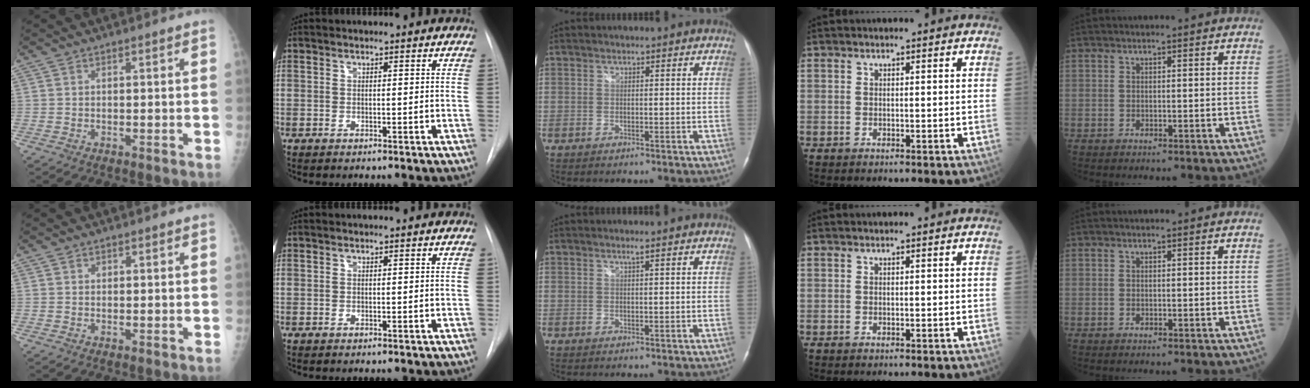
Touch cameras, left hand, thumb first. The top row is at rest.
{"thumb": {"total": 0.6, "force": [0.2, 0.5, 0.2], "torque": [0.003, 0.000, 0.004]}, "middle": {"total": 0.6, "force": [0.4, -0.2, 0.5], "torque": [-0.014, 0.000, 0.009]}}